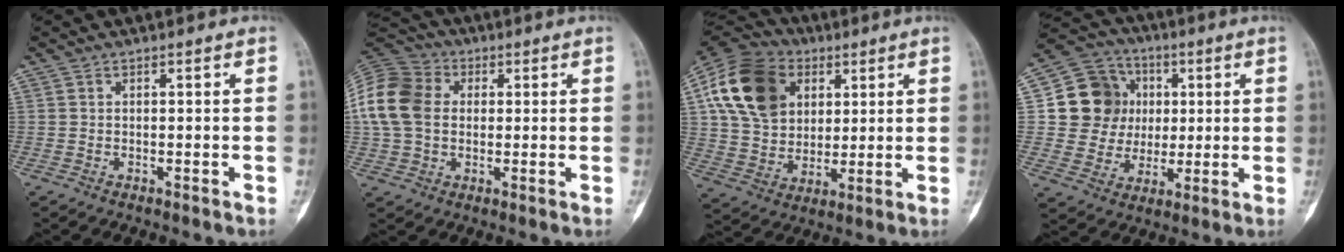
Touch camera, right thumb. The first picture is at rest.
{"total": 14.2, "force": [1.5, 10.9, 8.9], "torque": [-0.180, 0.029, 0.021]}
{"total": 19.0, "force": [6.1, 13.9, 11.4], "torque": [-0.210, 0.004, 0.111]}
{"total": 12.7, "force": [2.2, 11.7, 4.6], "torque": [-0.046, 0.009, 0.043]}